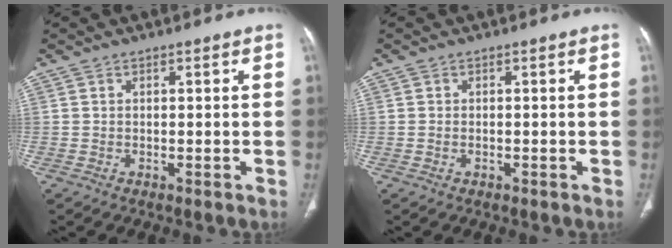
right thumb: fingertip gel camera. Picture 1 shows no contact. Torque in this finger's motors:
{"motor_torque": [-0.16, -0.22, -0.34, 0.35, 0.01]}